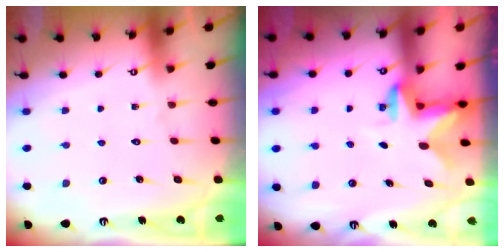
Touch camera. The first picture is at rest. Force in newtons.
{"total": 2.7, "press": 2.6, "slide": 0.5}